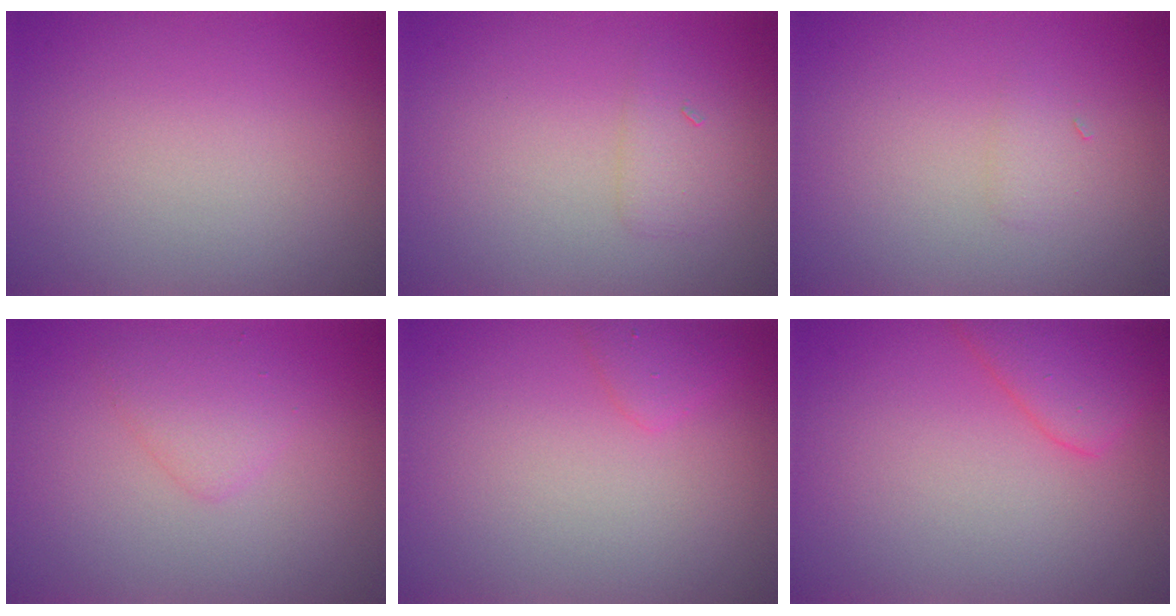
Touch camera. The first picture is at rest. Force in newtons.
{"total": 1.5, "press": 1.5, "slide": 0.1}
{"total": 0.8, "press": 0.8, "slide": 0.1}
{"total": 1.8, "press": 1.8, "slide": 0.1}
{"total": 1.4, "press": 1.4, "slide": 0.1}
{"total": 3.4, "press": 3.4, "slide": 0.2}